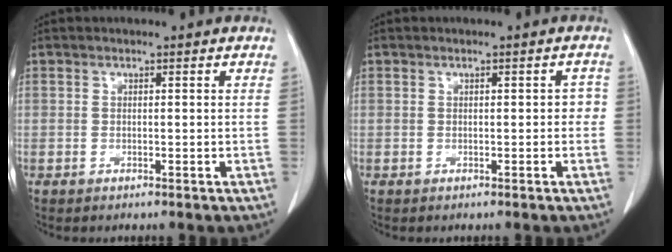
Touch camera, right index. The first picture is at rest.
{"total": 1.4, "force": [0.0, 0.7, 1.2], "torque": [-0.002, 0.006, -0.002]}